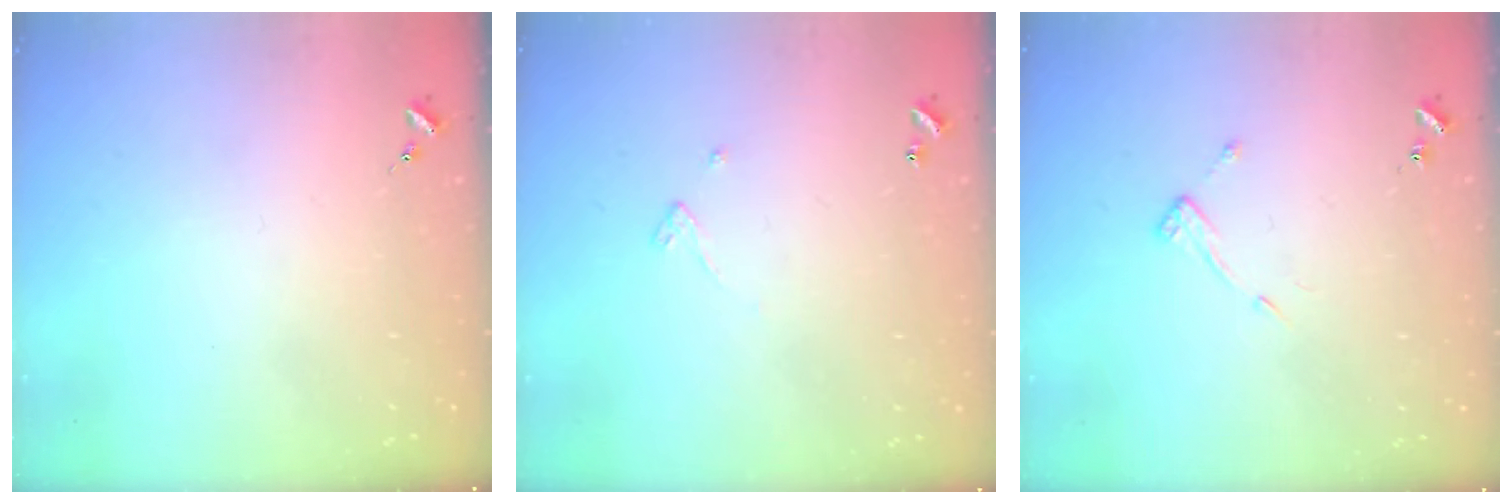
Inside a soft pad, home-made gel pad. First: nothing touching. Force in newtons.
{"total": 2.4, "press": 2.4, "slide": 0.2}
{"total": 7.5, "press": 7.5, "slide": 0.5}